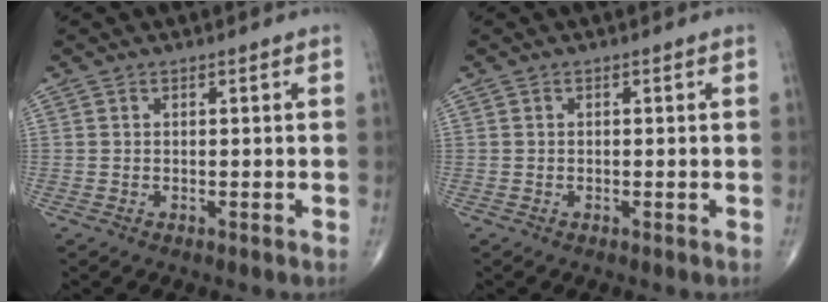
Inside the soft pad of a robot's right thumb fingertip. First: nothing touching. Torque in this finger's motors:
{"motor_torque": [-0.04, -0.26, 0.06, 0.17, 0.02]}